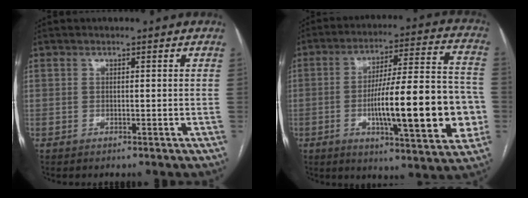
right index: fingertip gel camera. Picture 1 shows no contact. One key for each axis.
{"total": 21.2, "fx": -4.1, "fy": 3.7, "fz": 20.4, "tx": -0.272, "ty": 0.021, "tz": -0.050}